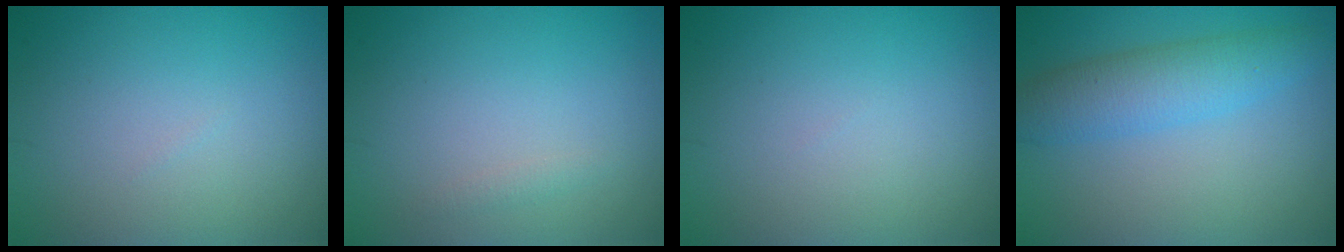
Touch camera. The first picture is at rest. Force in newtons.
{"total": 0.6, "press": 0.6, "slide": 0.0}
{"total": 0.0}
{"total": 4.2, "press": 4.2, "slide": 0.1}